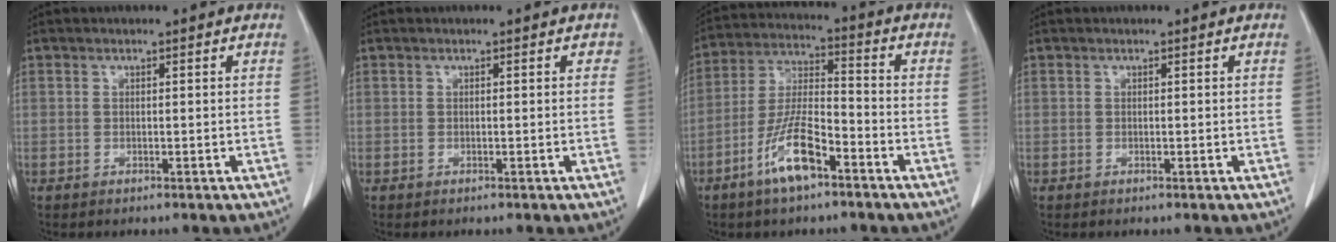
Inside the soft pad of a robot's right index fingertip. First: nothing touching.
{"total": 0.5, "force": [0.2, 0.4, 0.3], "torque": [0.001, 0.005, -0.001]}
{"total": 10.2, "force": [-5.6, 2.6, 8.1], "torque": [-0.168, -0.002, -0.106]}
{"total": 0.0}